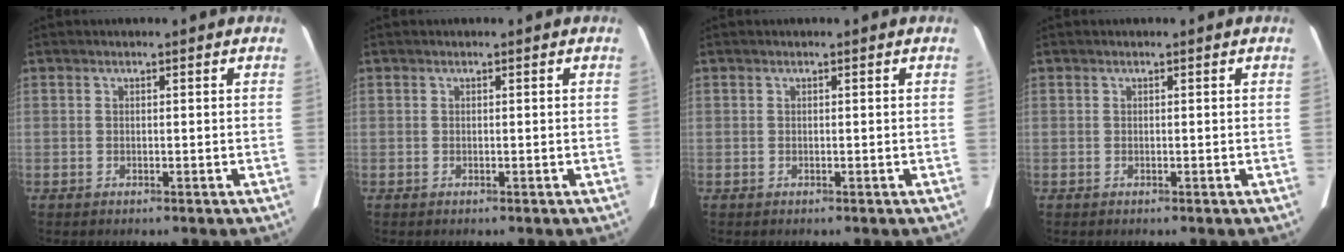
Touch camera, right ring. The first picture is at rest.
{"total": 0.0}
{"total": 0.0}
{"total": 0.0}